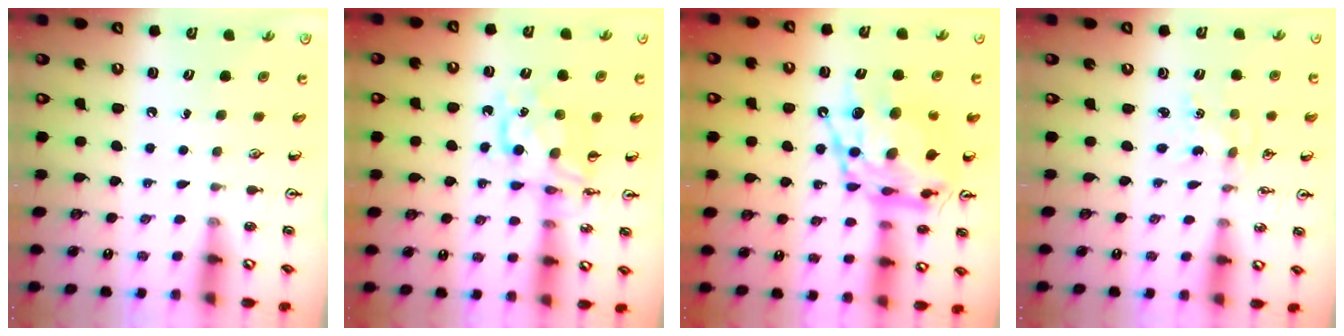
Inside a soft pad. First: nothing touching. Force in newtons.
{"total": 10.3, "press": 10.2, "slide": 0.8}
{"total": 17.9, "press": 17.9, "slide": 1.7}
{"total": 0.6, "press": 0.6, "slide": 0.1}